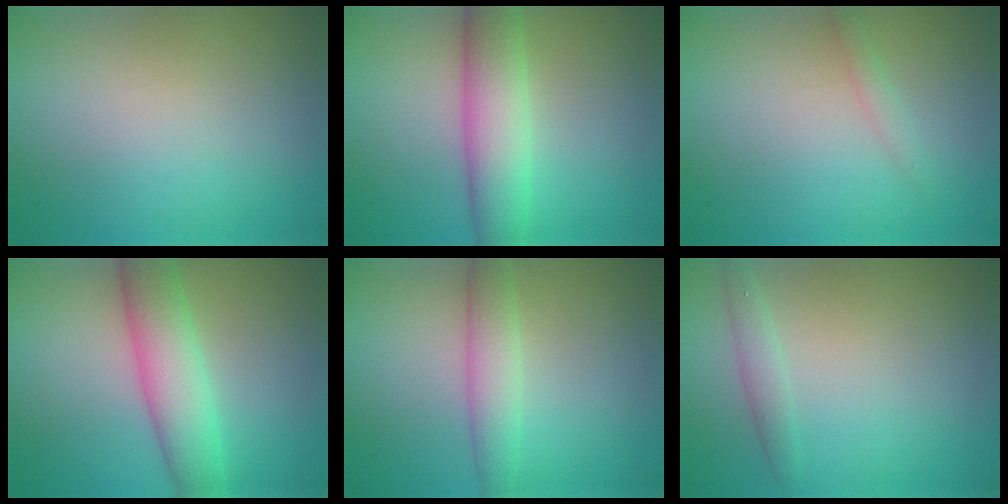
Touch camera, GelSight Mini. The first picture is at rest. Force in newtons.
{"total": 5.6, "press": 5.6, "slide": 0.1}
{"total": 1.0, "press": 1.0, "slide": 0.0}
{"total": 5.6, "press": 5.6, "slide": 0.1}
{"total": 3.0, "press": 3.0, "slide": 0.1}
{"total": 1.5, "press": 1.5, "slide": 0.0}